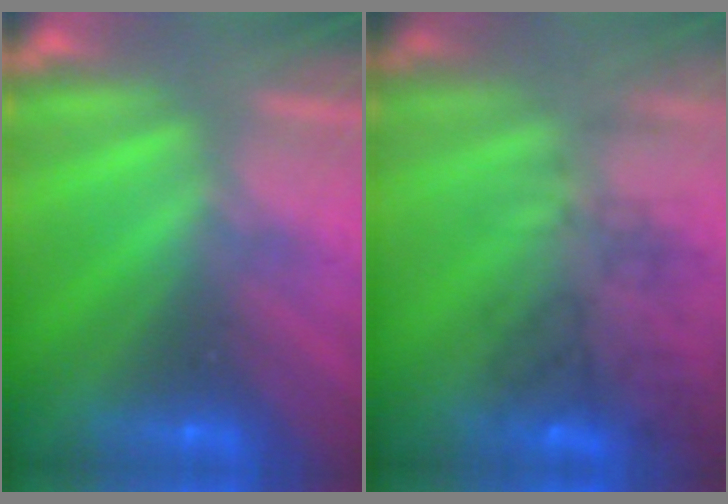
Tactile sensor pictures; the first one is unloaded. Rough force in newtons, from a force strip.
{"total": 4.5}